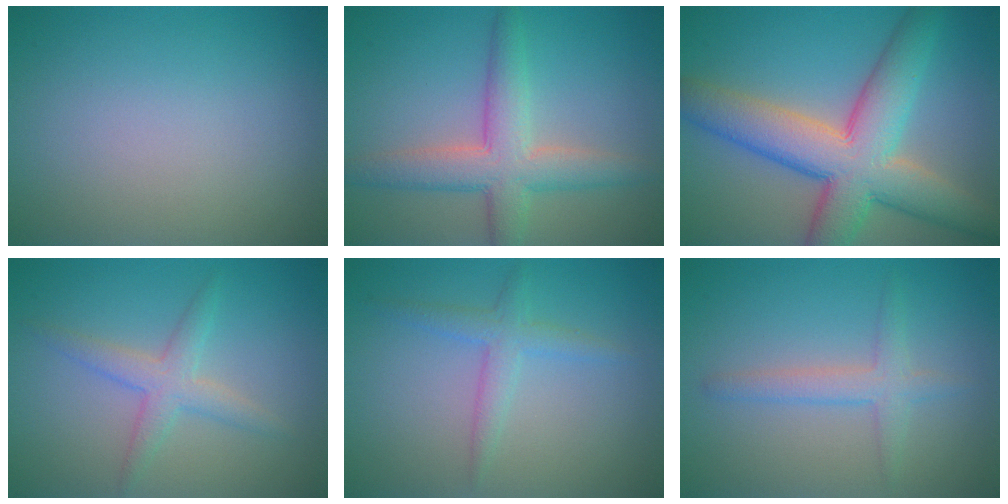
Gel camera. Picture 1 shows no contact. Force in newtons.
{"total": 5.4, "press": 5.4, "slide": 0.2}
{"total": 9.9, "press": 9.9, "slide": 0.5}
{"total": 2.7, "press": 2.7, "slide": 0.1}
{"total": 2.2, "press": 2.2, "slide": 0.1}
{"total": 2.3, "press": 2.3, "slide": 0.1}